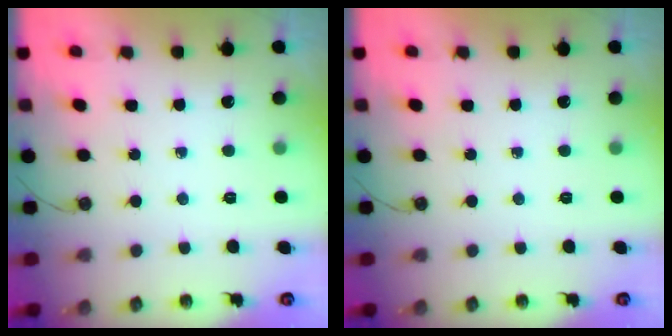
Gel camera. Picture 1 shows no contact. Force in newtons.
{"total": 0.0}